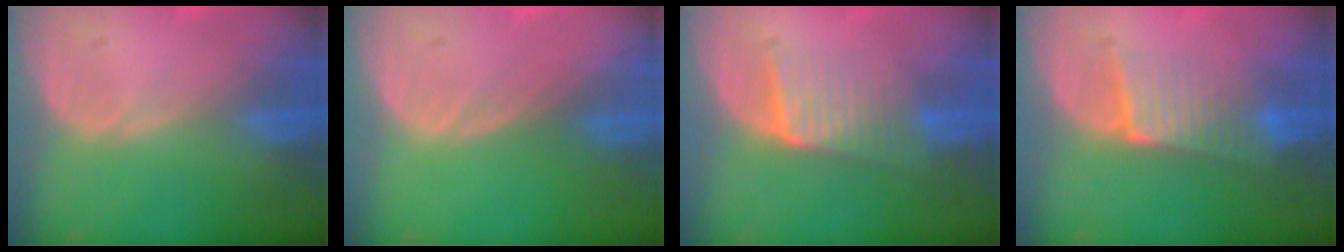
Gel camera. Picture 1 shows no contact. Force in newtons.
{"total": 0.0}
{"total": 6.3, "press": 5.6, "slide": 2.8}
{"total": 6.4, "press": 5.8, "slide": 2.9}